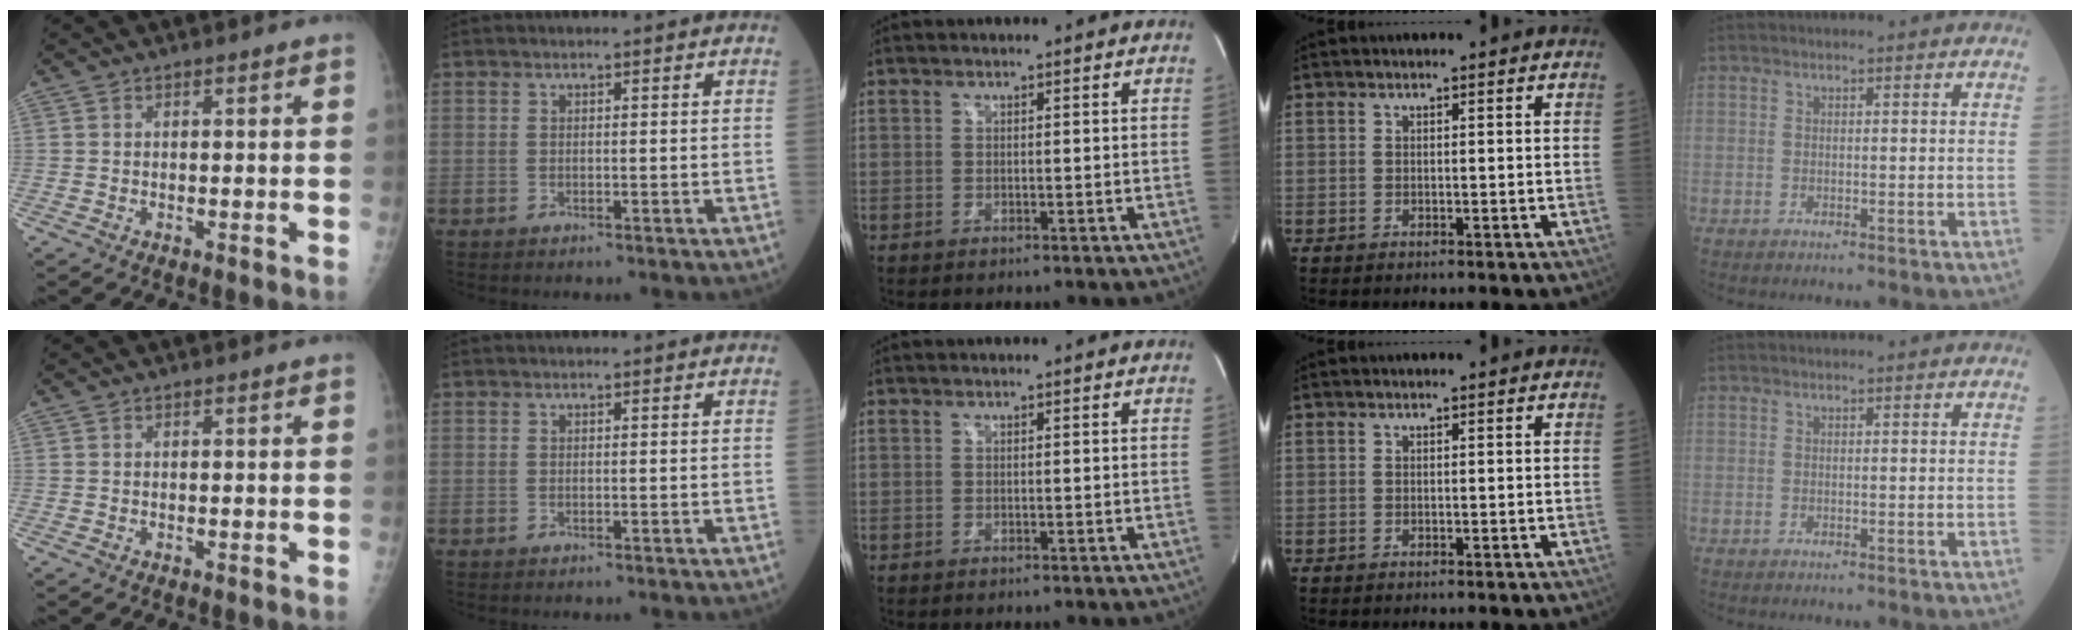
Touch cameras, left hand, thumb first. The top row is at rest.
{}